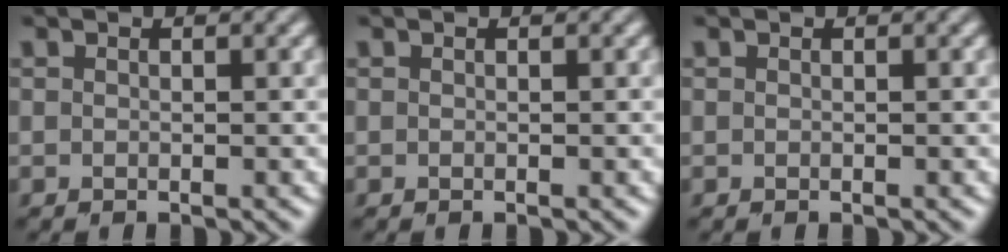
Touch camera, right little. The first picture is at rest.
{"total": 0.0}
{"total": 0.0}